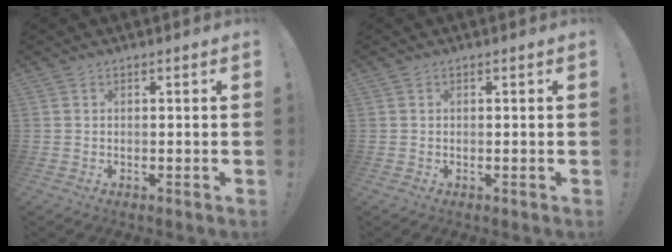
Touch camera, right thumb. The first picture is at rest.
{"total": 0.0}